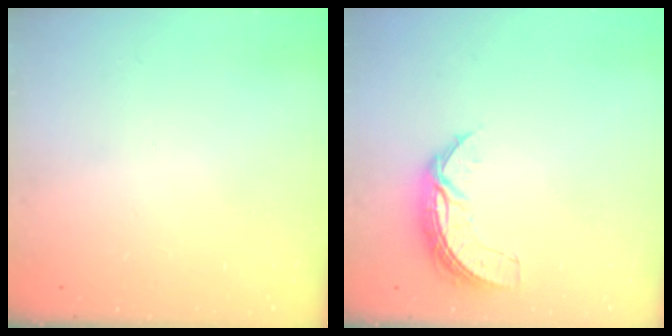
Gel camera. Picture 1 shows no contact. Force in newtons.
{"total": 6.9, "press": 6.9, "slide": 0.6}